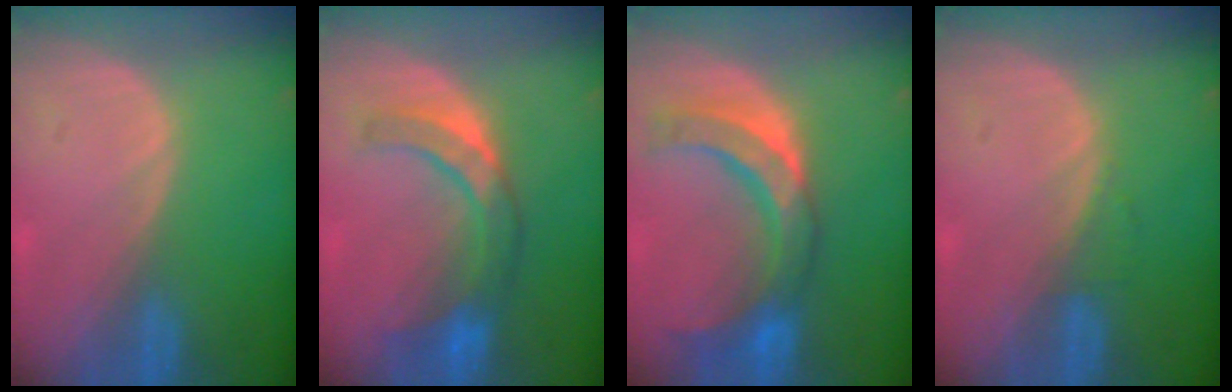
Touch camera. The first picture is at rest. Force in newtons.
{"total": 7.5, "press": 7.3, "slide": 1.8}
{"total": 9.5, "press": 9.2, "slide": 2.5}
{"total": 0.7, "press": 0.7, "slide": 0.1}